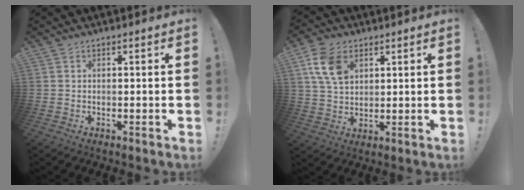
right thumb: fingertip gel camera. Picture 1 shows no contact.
{"total": 11.2, "force": [4.7, 7.6, 6.7], "torque": [-0.123, -0.002, 0.093]}